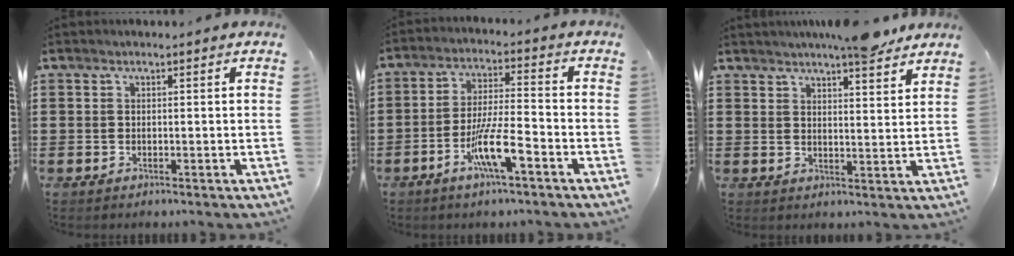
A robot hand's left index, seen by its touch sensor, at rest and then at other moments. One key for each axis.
{"total": 8.3, "fx": -4.3, "fy": 1.1, "fz": 7.1, "tx": -0.146, "ty": -0.006, "tz": -0.083}
{"total": 6.5, "fx": 5.7, "fy": 0.6, "fz": 3.0, "tx": -0.057, "ty": -0.014, "tz": 0.102}